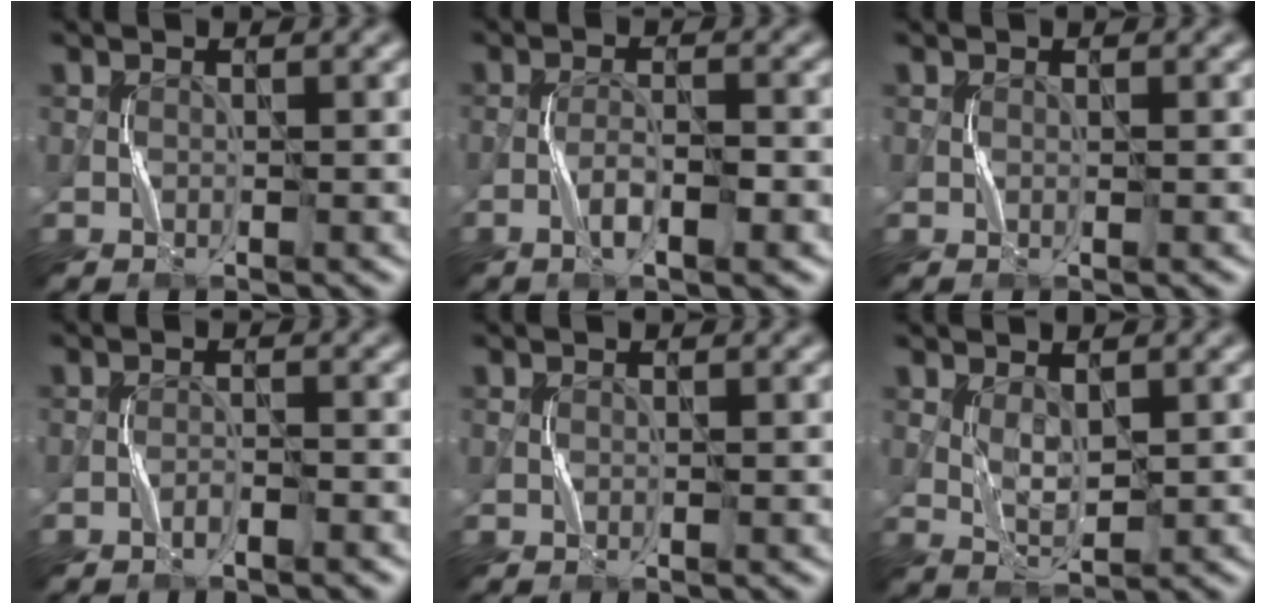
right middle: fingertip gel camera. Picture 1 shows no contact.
{"total": 3.1, "force": [-1.5, 0.6, 2.6], "torque": [-0.050, 0.007, -0.031]}
{"total": 0.0}
{"total": 1.4, "force": [-1.1, 0.1, 0.8], "torque": [-0.011, 0.007, -0.022]}
{"total": 0.0}
{"total": 2.5, "force": [0.8, 1.1, 2.1], "torque": [-0.041, -0.005, 0.021]}